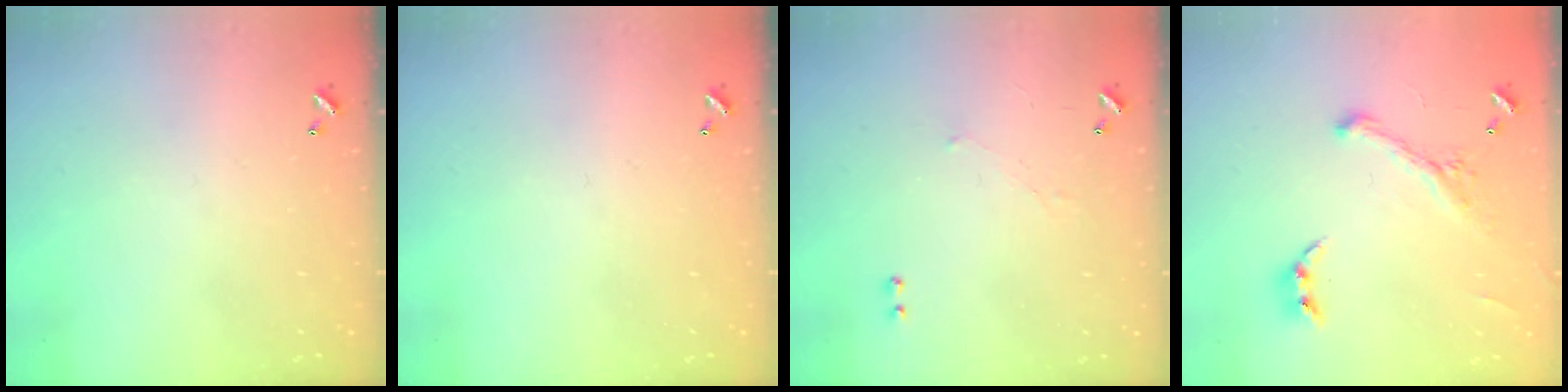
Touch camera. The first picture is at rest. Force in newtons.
{"total": 0.0}
{"total": 0.7, "press": 0.2, "slide": 0.7}
{"total": 1.1, "press": 0.6, "slide": 0.9}